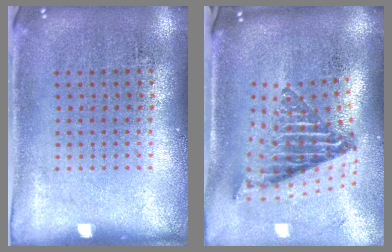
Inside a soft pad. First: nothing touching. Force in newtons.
{"total": 2.4, "press": 1.6, "slide": 1.8}